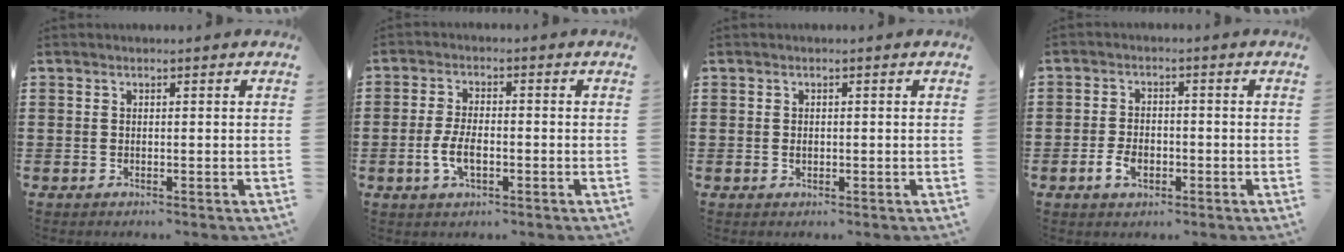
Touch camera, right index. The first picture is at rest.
{"total": 4.8, "force": [-1.3, 2.2, 4.1], "torque": [-0.091, 0.000, -0.029]}
{"total": 0.8, "force": [0.0, 0.6, 0.6], "torque": [-0.013, 0.003, -0.001]}
{"total": 3.6, "force": [-1.3, 2.3, 2.4], "torque": [-0.053, -0.001, -0.025]}